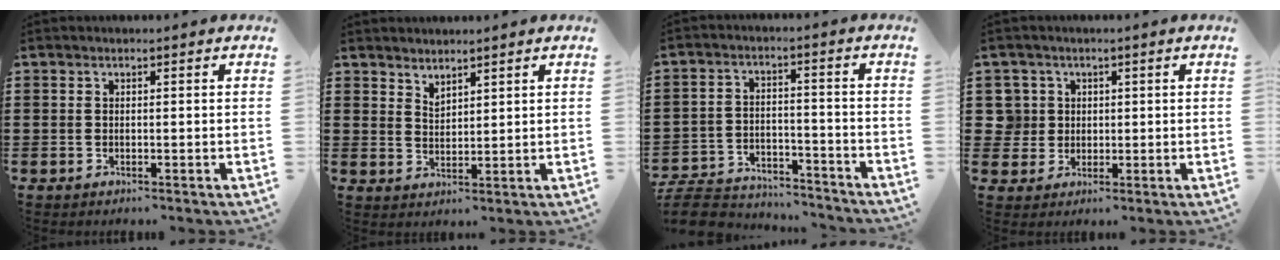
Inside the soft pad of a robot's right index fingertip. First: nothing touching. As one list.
[{"total": 2.3, "force": [2.3, 0.5, -0.3], "torque": [0.000, -0.001, 0.045]}, {"total": 7.6, "force": [-7.3, 1.3, 1.6], "torque": [-0.043, 0.012, -0.146]}, {"total": 4.3, "force": [0.8, 4.2, 0.4], "torque": [-0.031, 0.014, 0.014]}]